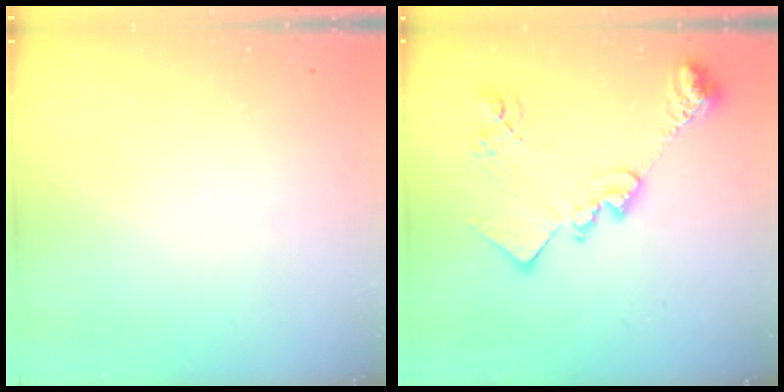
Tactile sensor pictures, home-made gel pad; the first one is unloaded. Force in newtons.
{"total": 19.7, "press": 19.7, "slide": 1.4}